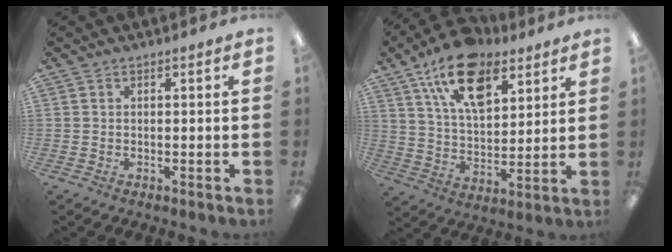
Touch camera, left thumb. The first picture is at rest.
{"total": 17.8, "force": [10.8, 9.4, 10.5], "torque": [-0.177, -0.043, 0.194]}